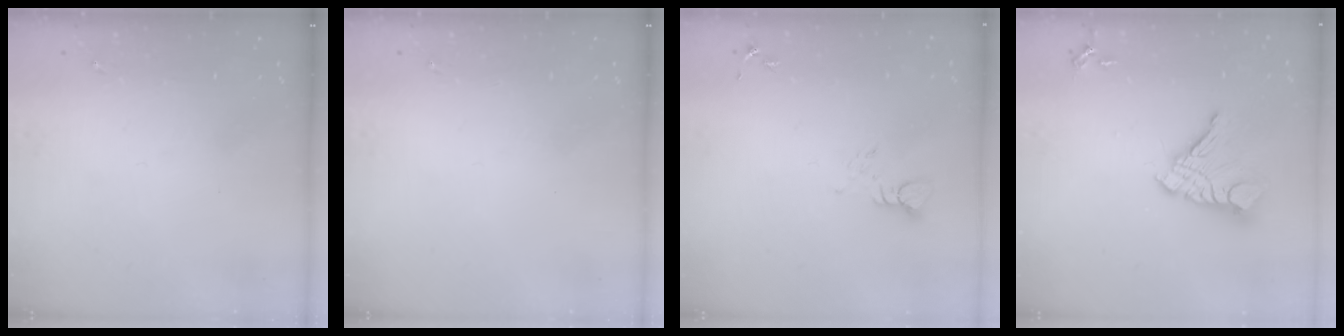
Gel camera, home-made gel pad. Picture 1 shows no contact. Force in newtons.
{"total": 0.0}
{"total": 3.8, "press": 3.7, "slide": 0.4}
{"total": 14.6, "press": 14.5, "slide": 1.6}